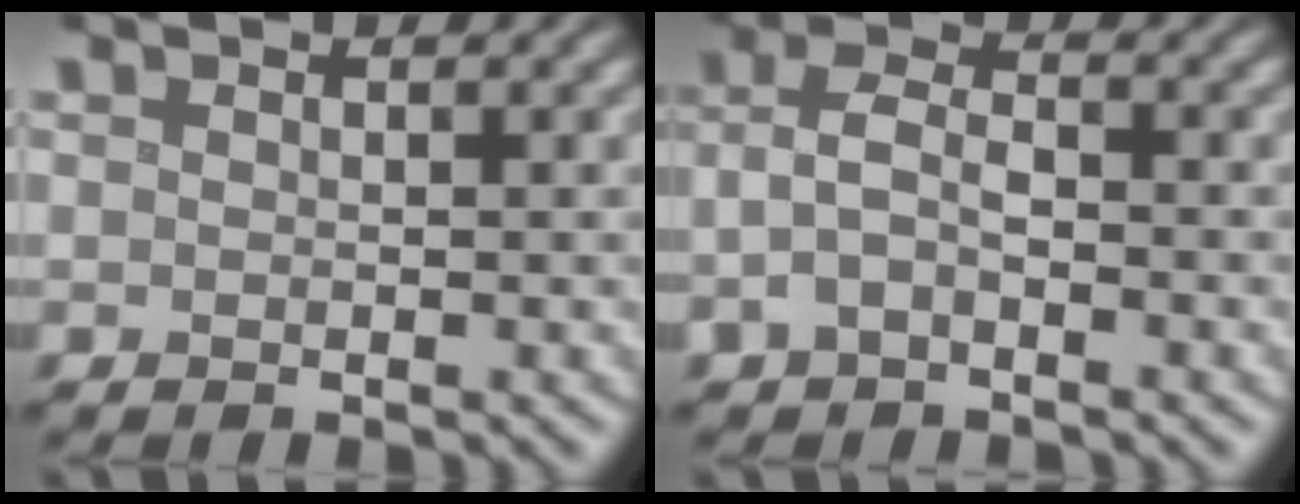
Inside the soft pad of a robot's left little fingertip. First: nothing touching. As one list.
[{"total": 3.3, "force": [-1.1, 1.7, 2.6], "torque": [-0.058, 0.011, -0.029]}]